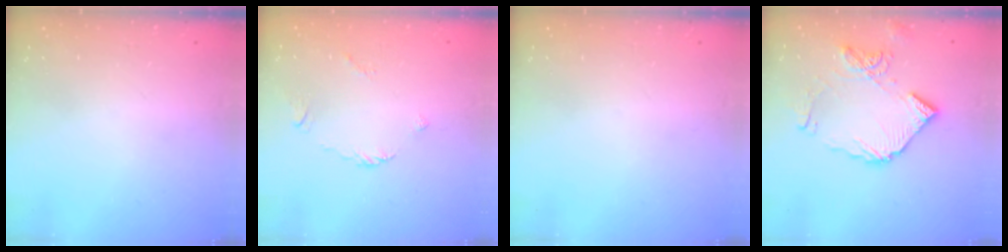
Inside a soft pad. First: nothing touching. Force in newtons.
{"total": 2.2, "press": 2.2, "slide": 0.6}
{"total": 0.0}
{"total": 12.5, "press": 12.4, "slide": 1.6}